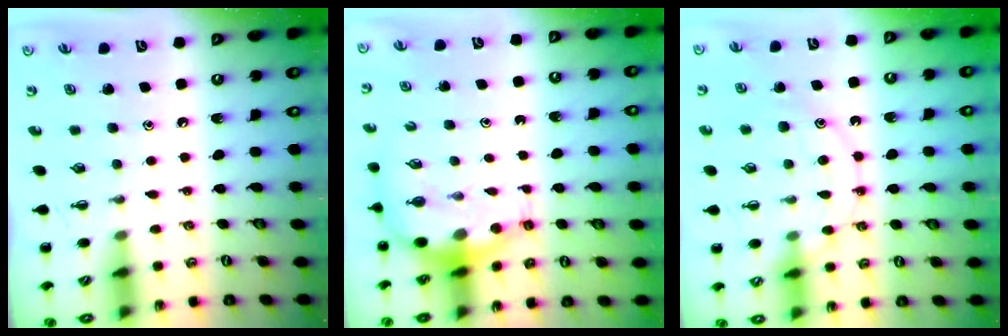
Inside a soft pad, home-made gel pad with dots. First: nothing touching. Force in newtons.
{"total": 7.0, "press": 6.8, "slide": 1.6}
{"total": 11.5, "press": 11.5, "slide": 0.6}